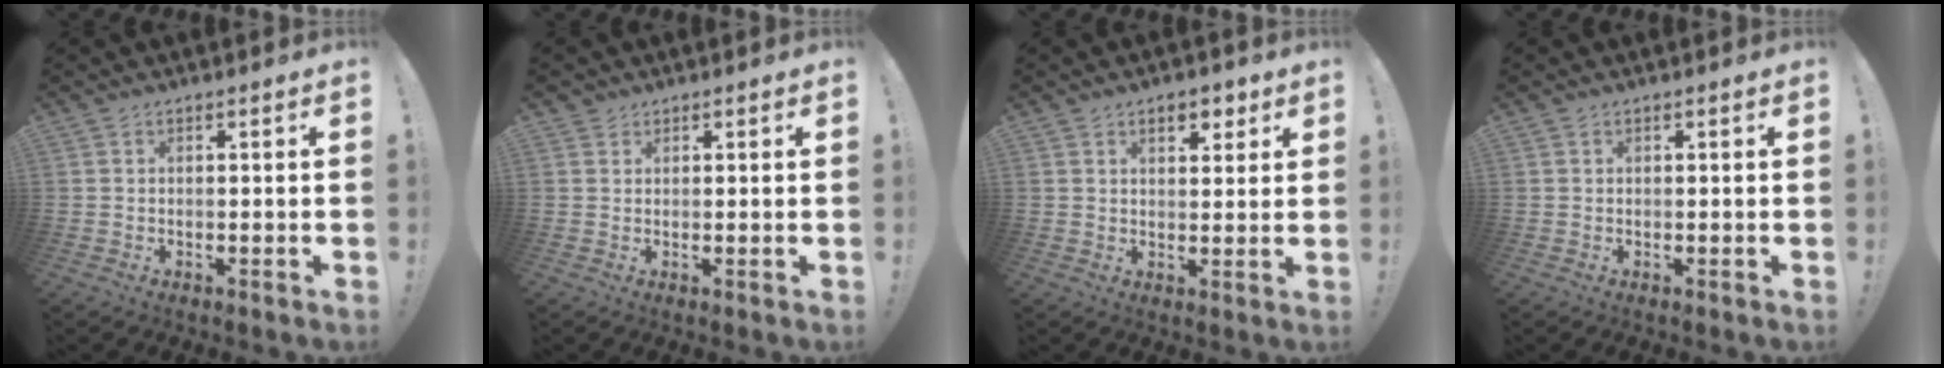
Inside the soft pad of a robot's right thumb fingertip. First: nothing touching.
{"total": 1.7, "force": [1.3, 1.1, -0.1], "torque": [0.001, -0.005, 0.026]}
{"total": 5.1, "force": [3.0, 3.0, 2.9], "torque": [-0.029, -0.009, 0.050]}
{"total": 0.0}